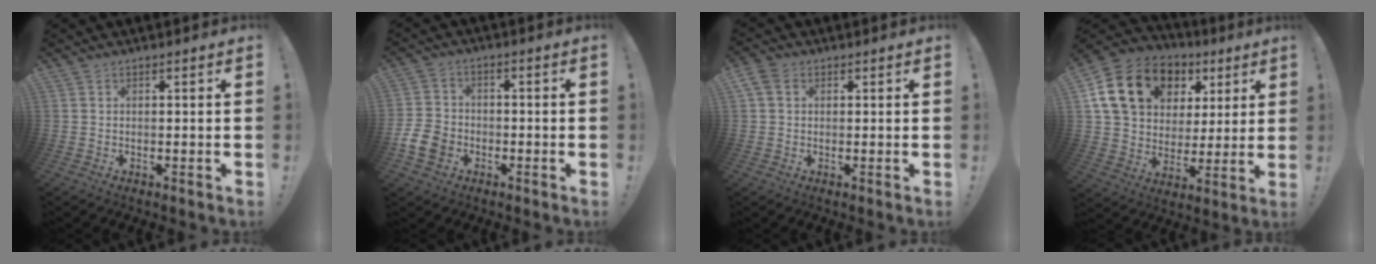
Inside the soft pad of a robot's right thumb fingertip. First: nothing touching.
{"total": 9.0, "force": [-4.2, 6.8, 4.0], "torque": [-0.089, 0.026, -0.078]}
{"total": 4.0, "force": [1.5, 3.0, 2.1], "torque": [-0.037, 0.003, 0.031]}
{"total": 20.6, "force": [8.8, 15.1, 10.8], "torque": [-0.175, -0.020, 0.181]}